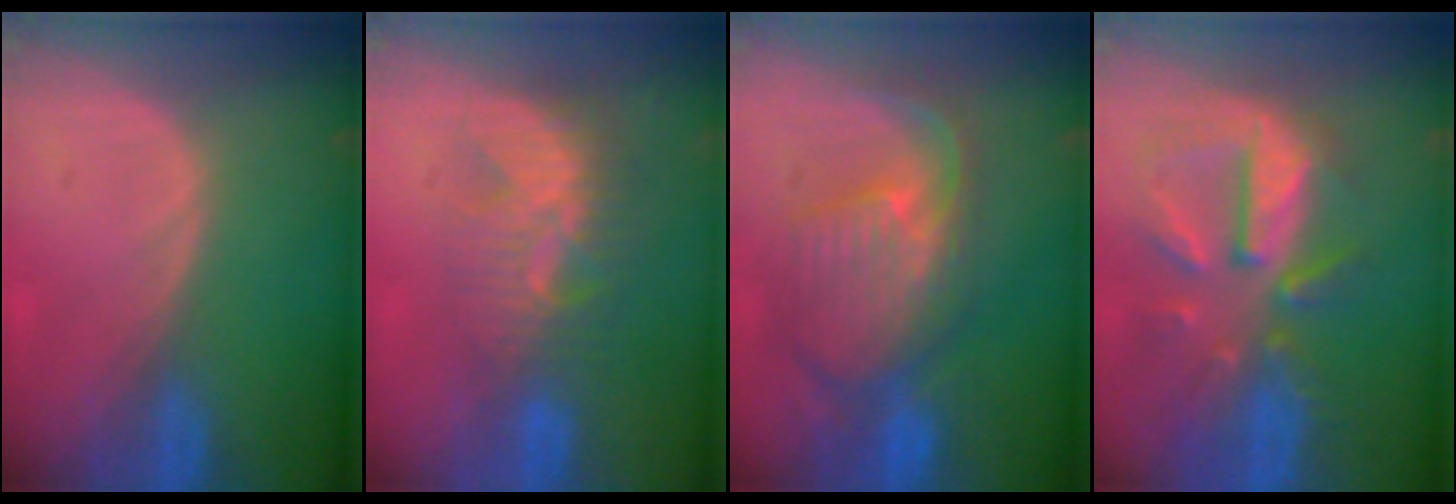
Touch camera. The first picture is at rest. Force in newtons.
{"total": 8.9, "press": 7.7, "slide": 4.4}
{"total": 11.1, "press": 9.7, "slide": 5.3}
{"total": 10.6, "press": 9.4, "slide": 4.9}